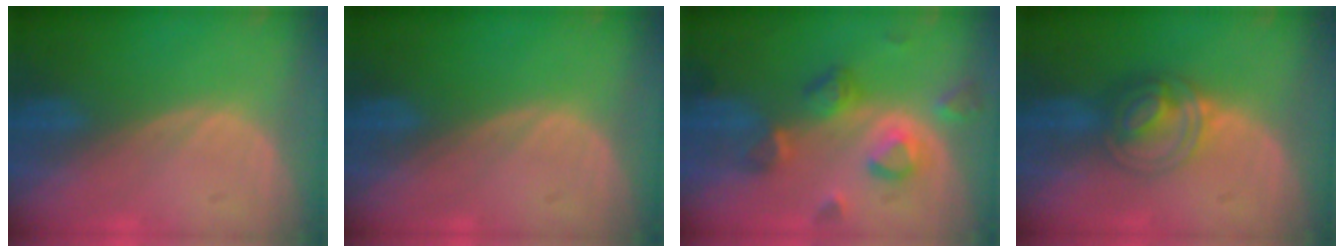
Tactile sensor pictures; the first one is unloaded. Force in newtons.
{"total": 0.0}
{"total": 7.0, "press": 6.9, "slide": 1.2}
{"total": 6.3, "press": 5.5, "slide": 3.2}